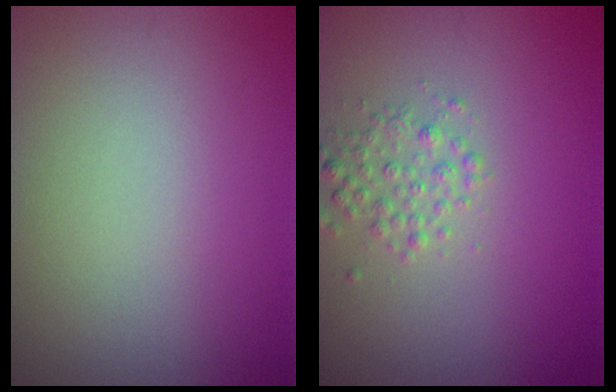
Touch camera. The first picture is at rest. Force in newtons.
{"total": 2.0, "press": 2.0, "slide": 0.1}